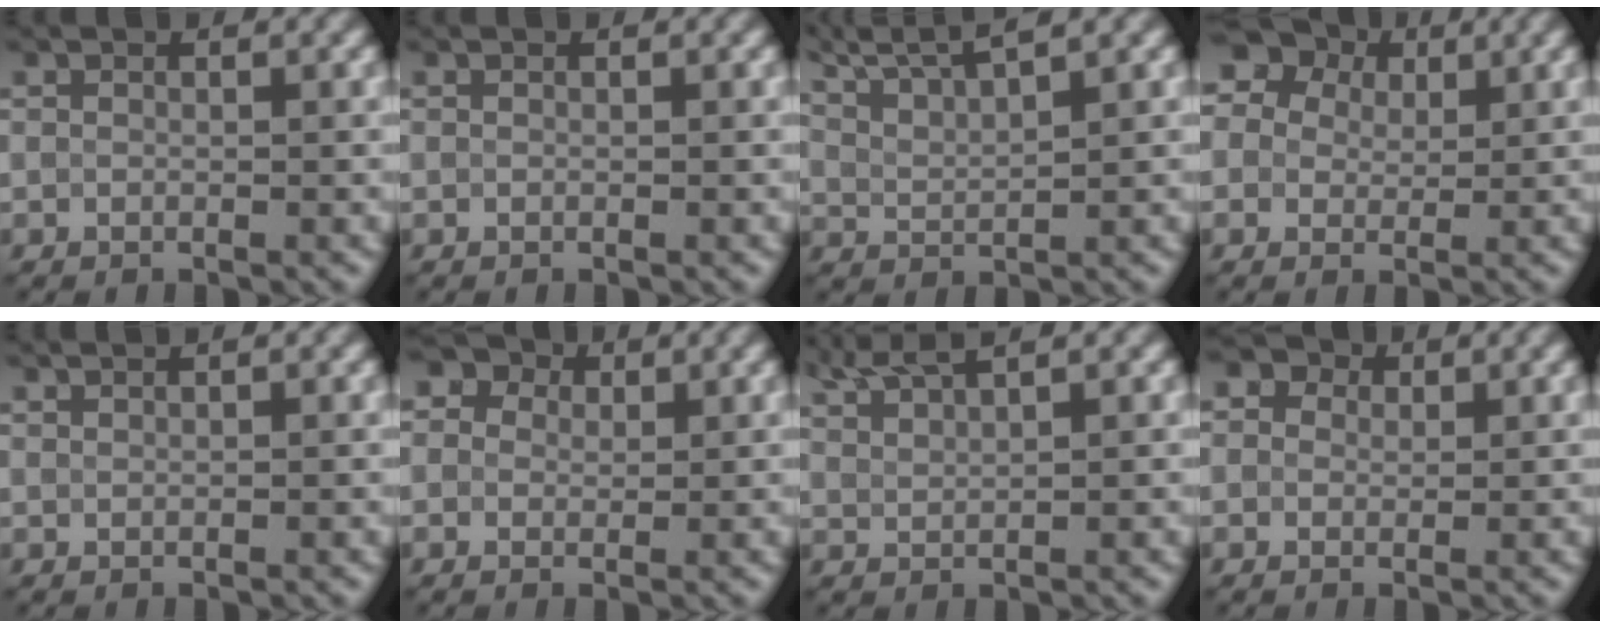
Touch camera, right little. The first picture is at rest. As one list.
[{"total": 0.0}, {"total": 6.7, "force": [5.6, 1.5, 3.3], "torque": [-0.058, 0.031, 0.068]}, {"total": 11.1, "force": [5.5, 8.0, 5.3], "torque": [-0.107, 0.044, 0.064]}, {"total": 0.7, "force": [0.6, 0.1, 0.2], "torque": [0.000, -0.003, 0.010]}, {"total": 5.6, "force": [3.0, 4.0, 2.5], "torque": [-0.035, 0.024, 0.013]}, {"total": 3.9, "force": [3.4, 0.5, 1.9], "torque": [-0.038, 0.014, 0.066]}, {"total": 4.9, "force": [2.7, 3.4, 2.3], "torque": [-0.034, 0.020, 0.009]}]